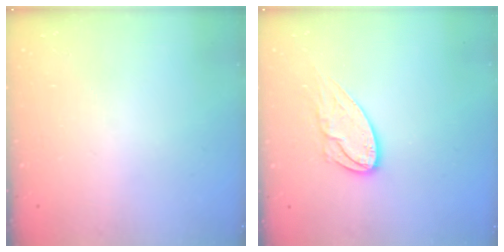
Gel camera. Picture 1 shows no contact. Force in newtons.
{"total": 11.2, "press": 11.1, "slide": 0.9}